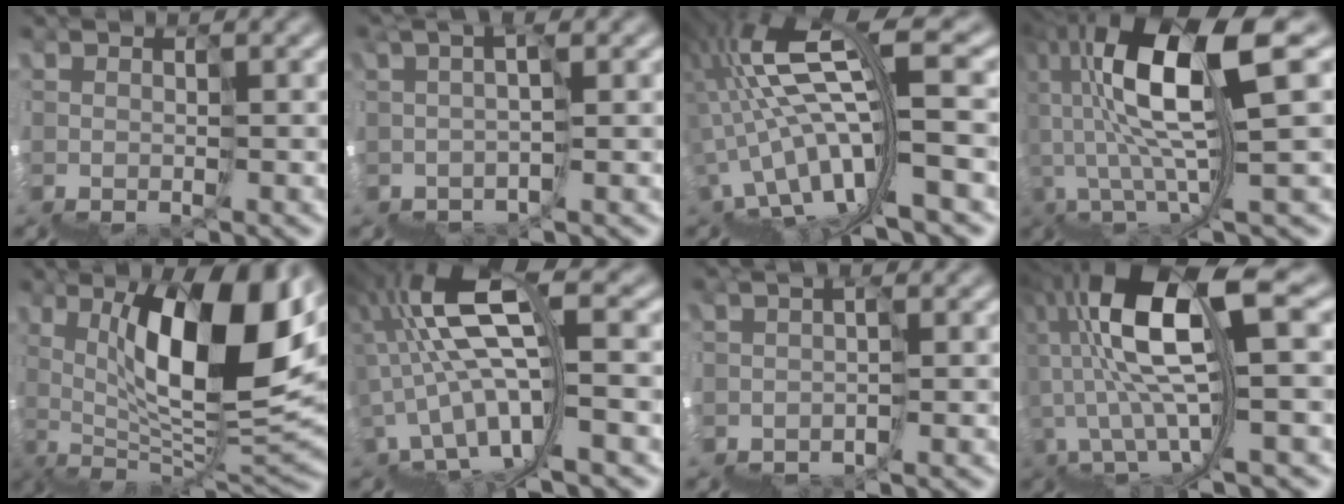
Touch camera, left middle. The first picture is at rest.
{"total": 1.1, "force": [0.9, -0.5, 0.5], "torque": [-0.013, 0.014, 0.009]}
{"total": 7.6, "force": [-0.9, 0.9, 7.5], "torque": [-0.150, 0.038, -0.019]}
{"total": 7.8, "force": [2.4, 0.7, 7.4], "torque": [-0.147, 0.030, 0.040]}
{"total": 10.4, "force": [4.8, 2.6, 8.8], "torque": [-0.133, 0.022, 0.070]}
{"total": 7.5, "force": [-0.2, 2.0, 7.2], "torque": [-0.141, 0.031, -0.012]}
{"total": 0.0}
{"total": 7.9, "force": [1.5, 1.5, 7.7], "torque": [-0.151, 0.030, 0.017]}